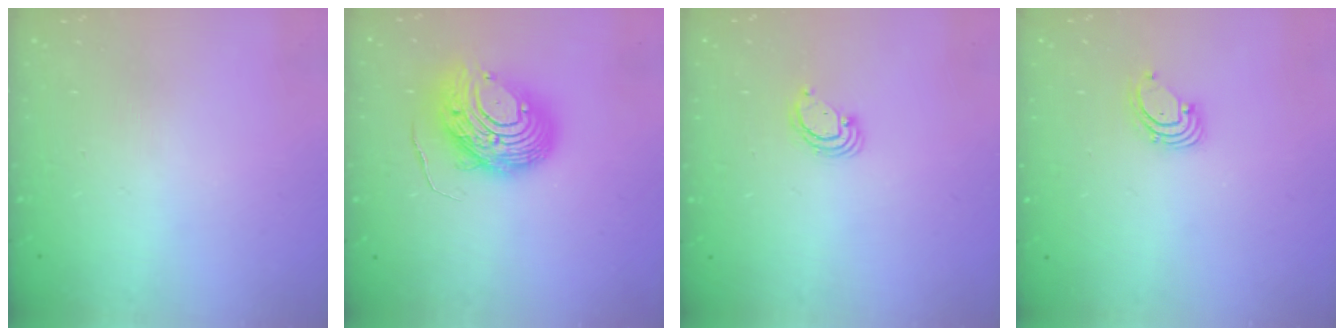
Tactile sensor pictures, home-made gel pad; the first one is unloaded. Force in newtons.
{"total": 12.8, "press": 12.7, "slide": 1.3}
{"total": 2.7, "press": 2.7, "slide": 0.2}
{"total": 1.6, "press": 1.6, "slide": 0.1}